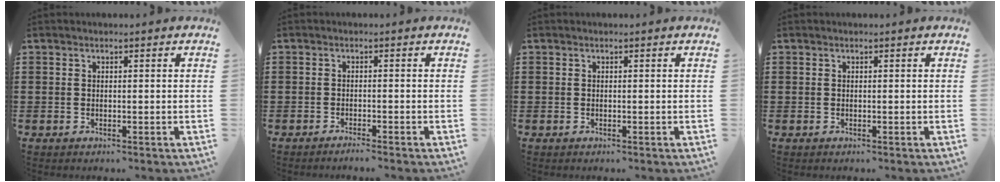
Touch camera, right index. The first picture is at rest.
{"total": 1.3, "force": [-1.2, -0.3, 0.3], "torque": [-0.004, 0.000, -0.024]}
{"total": 0.0}
{"total": 0.0}